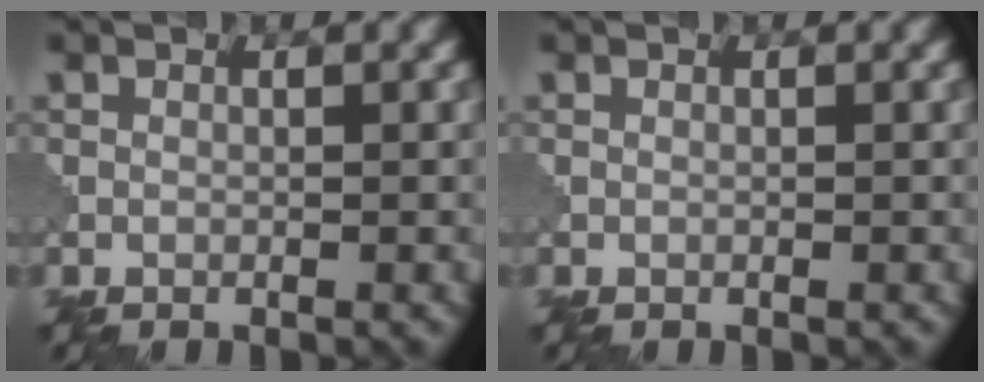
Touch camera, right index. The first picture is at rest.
{"total": 0.0}